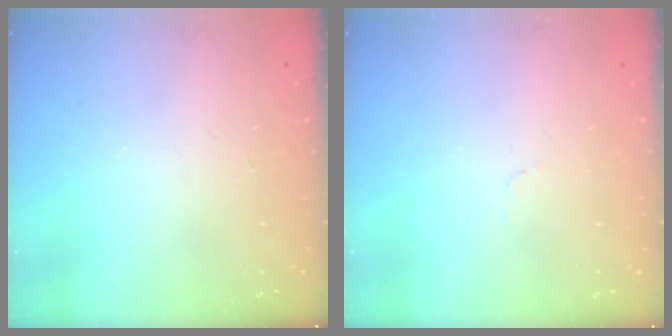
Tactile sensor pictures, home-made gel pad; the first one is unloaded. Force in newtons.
{"total": 2.5, "press": 2.4, "slide": 0.3}